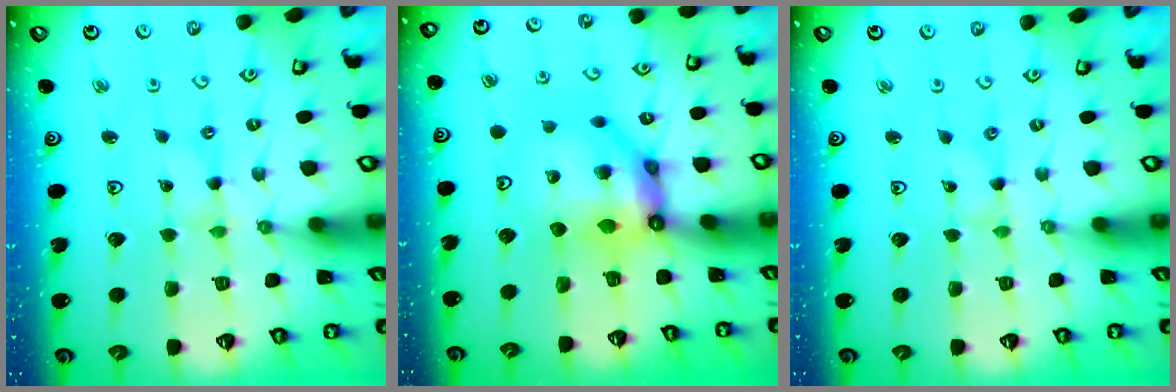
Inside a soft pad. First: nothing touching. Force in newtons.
{"total": 12.3, "press": 12.3, "slide": 1.2}
{"total": 0.0}